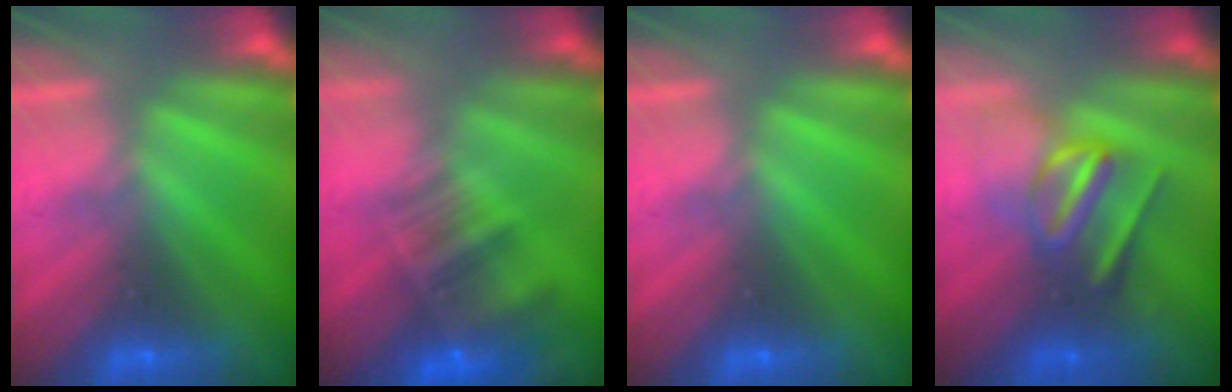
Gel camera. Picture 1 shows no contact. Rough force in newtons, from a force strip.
{"total": 7.6}
{"total": 0.0}
{"total": 2.9}